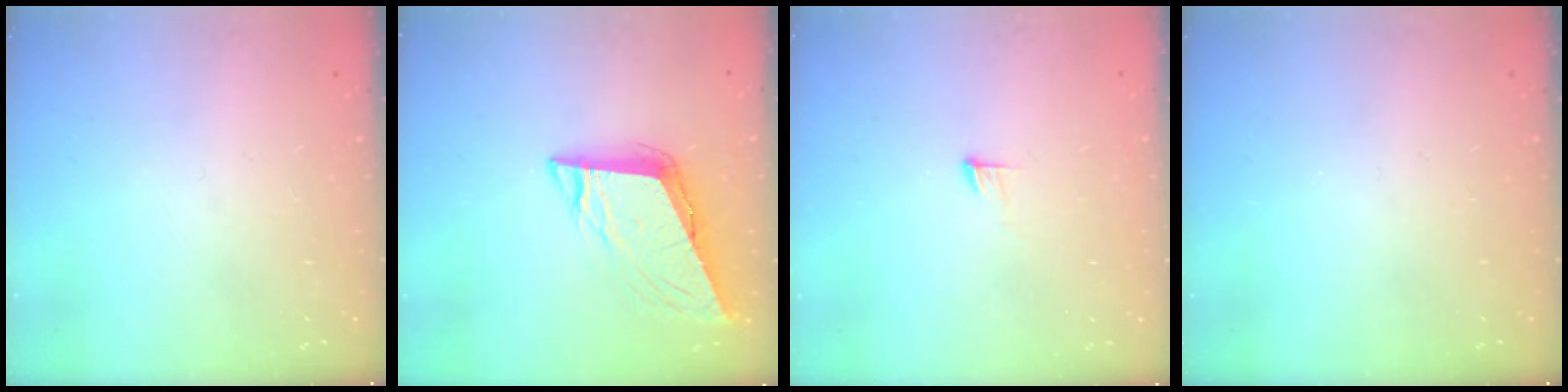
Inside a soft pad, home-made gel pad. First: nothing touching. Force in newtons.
{"total": 9.6, "press": 9.4, "slide": 2.1}
{"total": 4.0, "press": 4.0, "slide": 0.3}
{"total": 0.0}